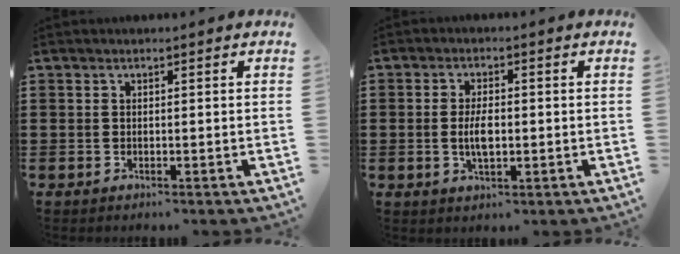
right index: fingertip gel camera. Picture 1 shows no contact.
{"total": 3.9, "force": [-0.3, 1.6, 3.5], "torque": [-0.070, 0.003, -0.008]}